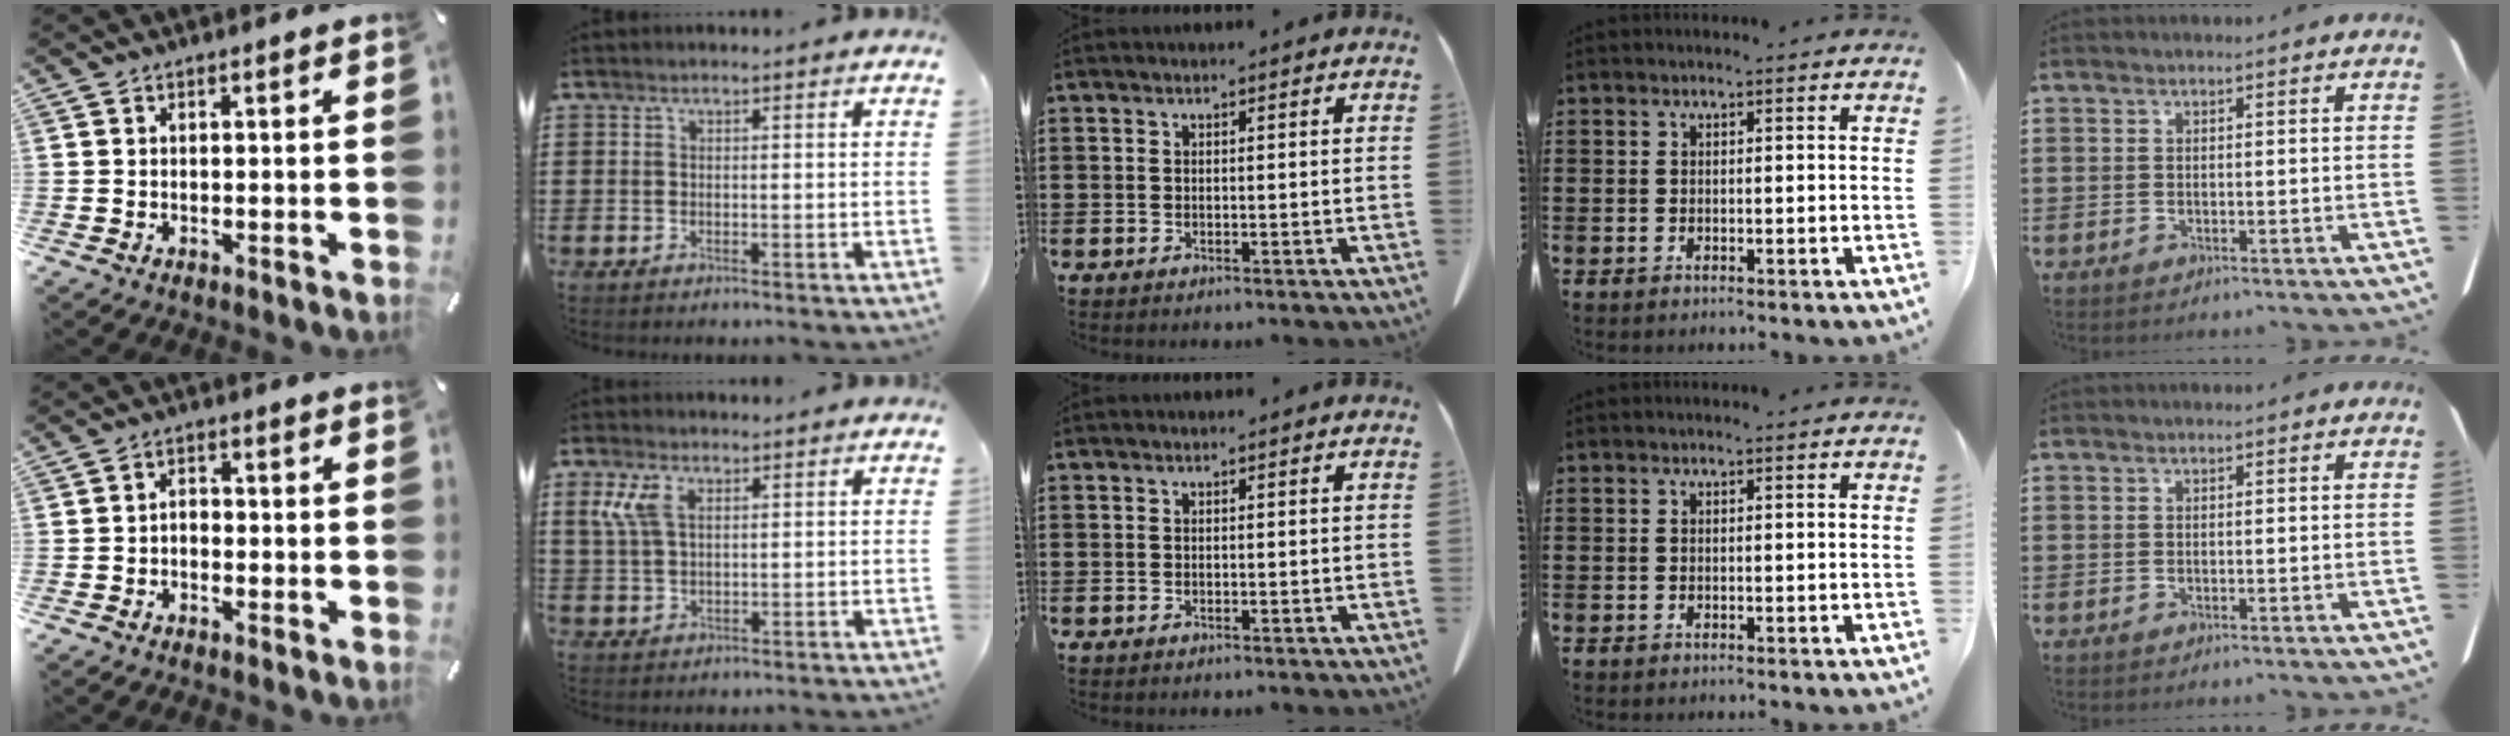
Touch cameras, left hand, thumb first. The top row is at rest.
{"thumb": {"total": 2.2, "force": [-1.3, 1.3, 1.1], "torque": [-0.022, 0.009, -0.027]}, "index": {"total": 5.1, "force": [2.0, 2.6, 3.9], "torque": [-0.101, 0.004, 0.030]}}